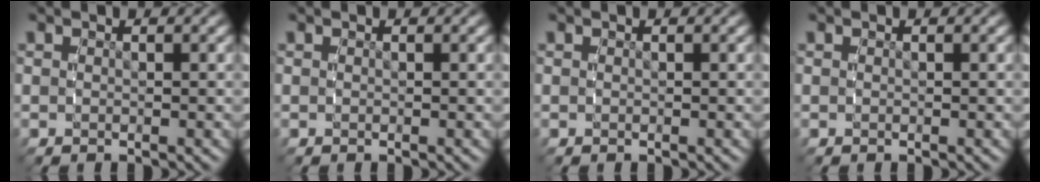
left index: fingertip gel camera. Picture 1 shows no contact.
{"total": 0.0}
{"total": 0.0}
{"total": 0.0}